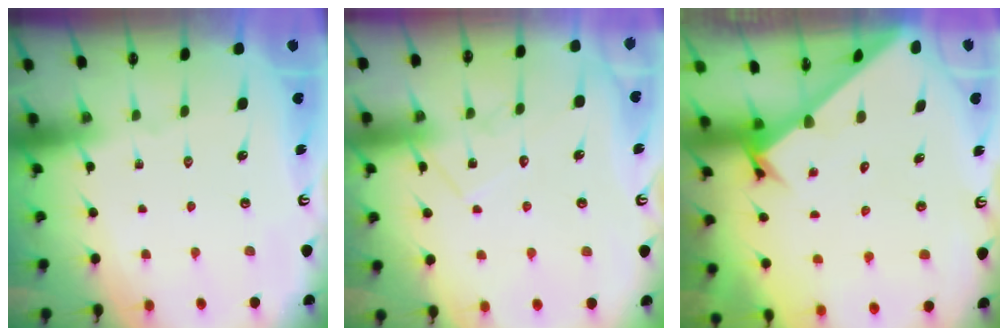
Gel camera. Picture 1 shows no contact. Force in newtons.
{"total": 10.0, "press": 10.0, "slide": 0.7}
{"total": 2.6, "press": 2.6, "slide": 0.3}